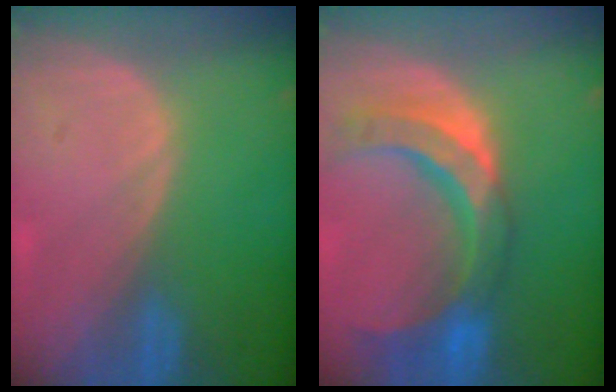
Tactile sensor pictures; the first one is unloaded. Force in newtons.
{"total": 11.3, "press": 9.6, "slide": 6.1}